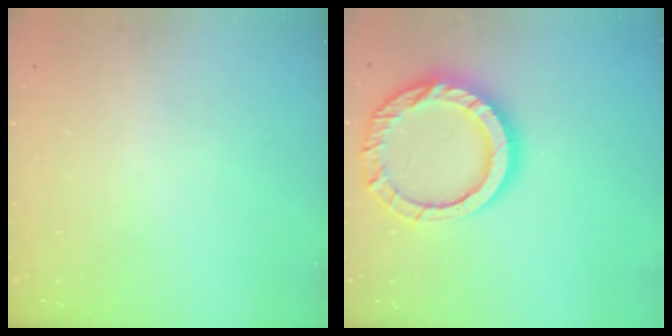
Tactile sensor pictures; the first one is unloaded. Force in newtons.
{"total": 16.8, "press": 16.7, "slide": 1.8}